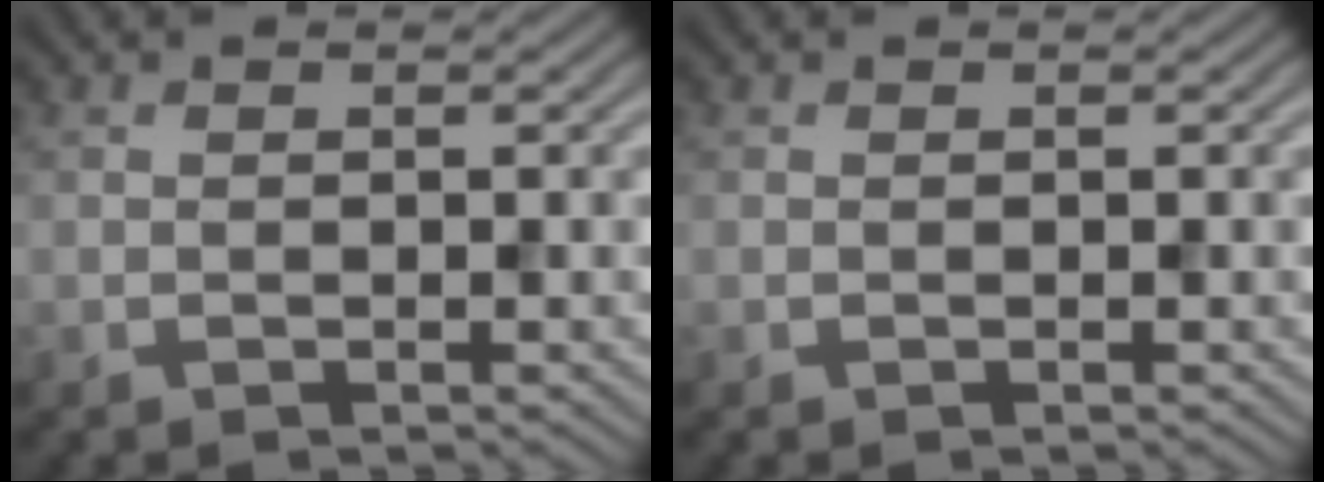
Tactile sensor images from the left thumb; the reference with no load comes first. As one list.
[{"total": 0.0}]